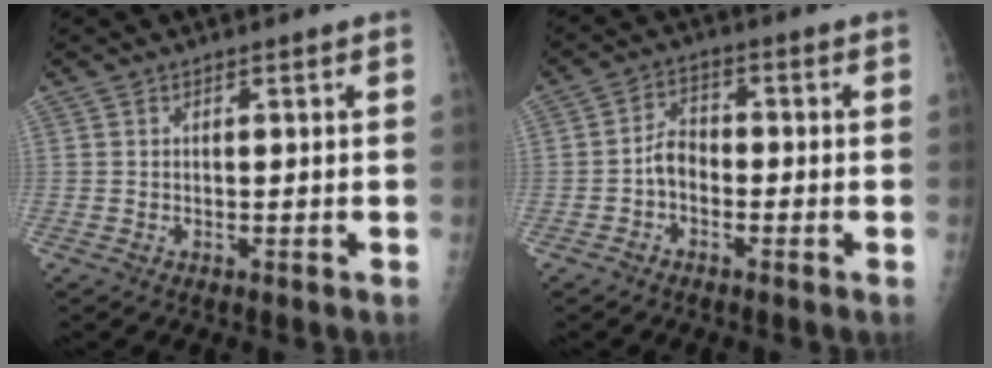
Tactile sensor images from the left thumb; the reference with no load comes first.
{"total": 4.2, "force": [-1.4, 3.0, 2.6], "torque": [-0.032, 0.021, -0.035]}